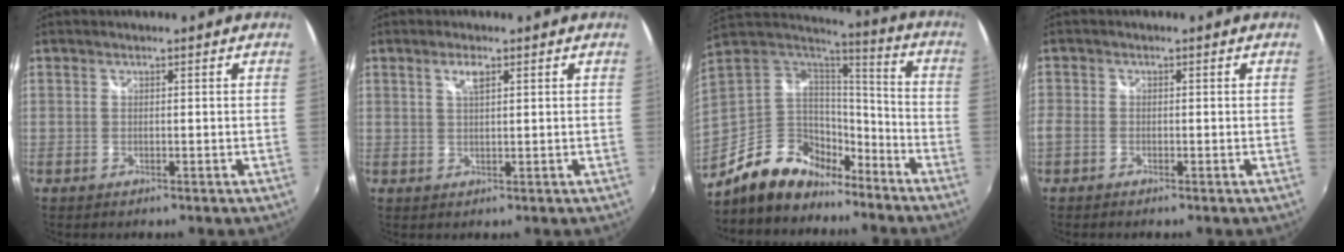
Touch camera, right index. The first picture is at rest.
{"total": 2.4, "force": [1.2, 0.7, 1.9], "torque": [-0.034, 0.002, 0.019]}
{"total": 18.3, "force": [-12.5, 11.1, 7.5], "torque": [-0.184, 0.021, -0.209]}
{"total": 2.6, "force": [-1.6, 1.6, 1.2], "torque": [-0.029, -0.005, -0.037]}